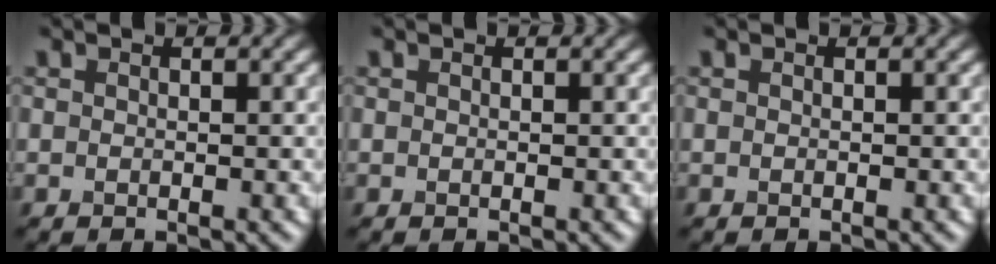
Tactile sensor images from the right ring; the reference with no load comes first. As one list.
[{"total": 0.0}, {"total": 0.0}]